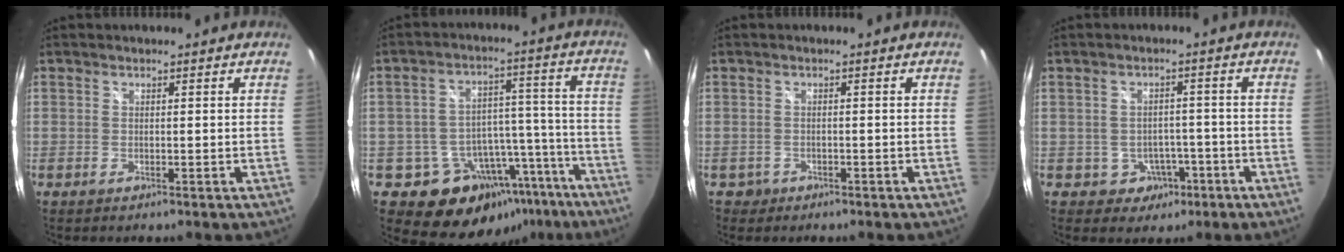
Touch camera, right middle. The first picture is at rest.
{"total": 17.4, "force": [-11.6, 11.2, 6.5], "torque": [-0.111, 0.058, -0.133]}
{"total": 2.0, "force": [-1.0, 1.7, 0.3], "torque": [-0.012, -0.002, -0.013]}
{"total": 4.8, "force": [-2.2, 4.1, 1.1], "torque": [-0.032, 0.017, -0.015]}